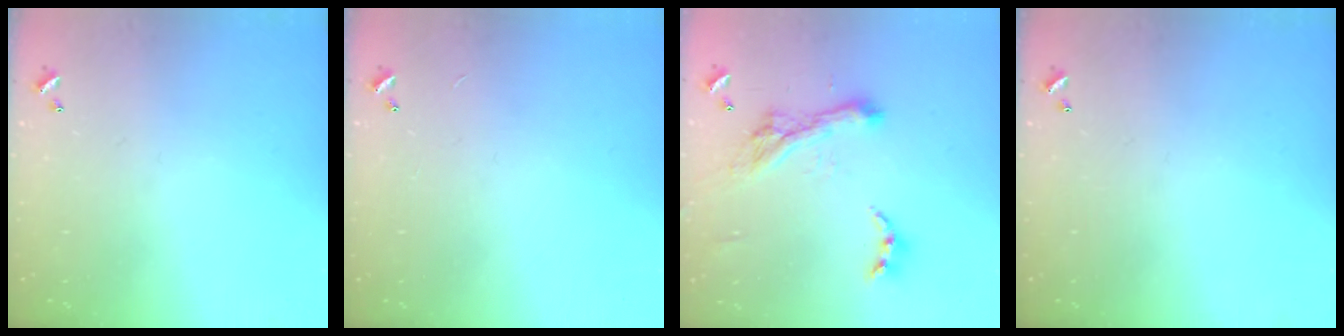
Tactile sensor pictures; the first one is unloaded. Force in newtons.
{"total": 0.9, "press": 0.9, "slide": 0.2}
{"total": 5.7, "press": 5.4, "slide": 1.7}
{"total": 0.0}